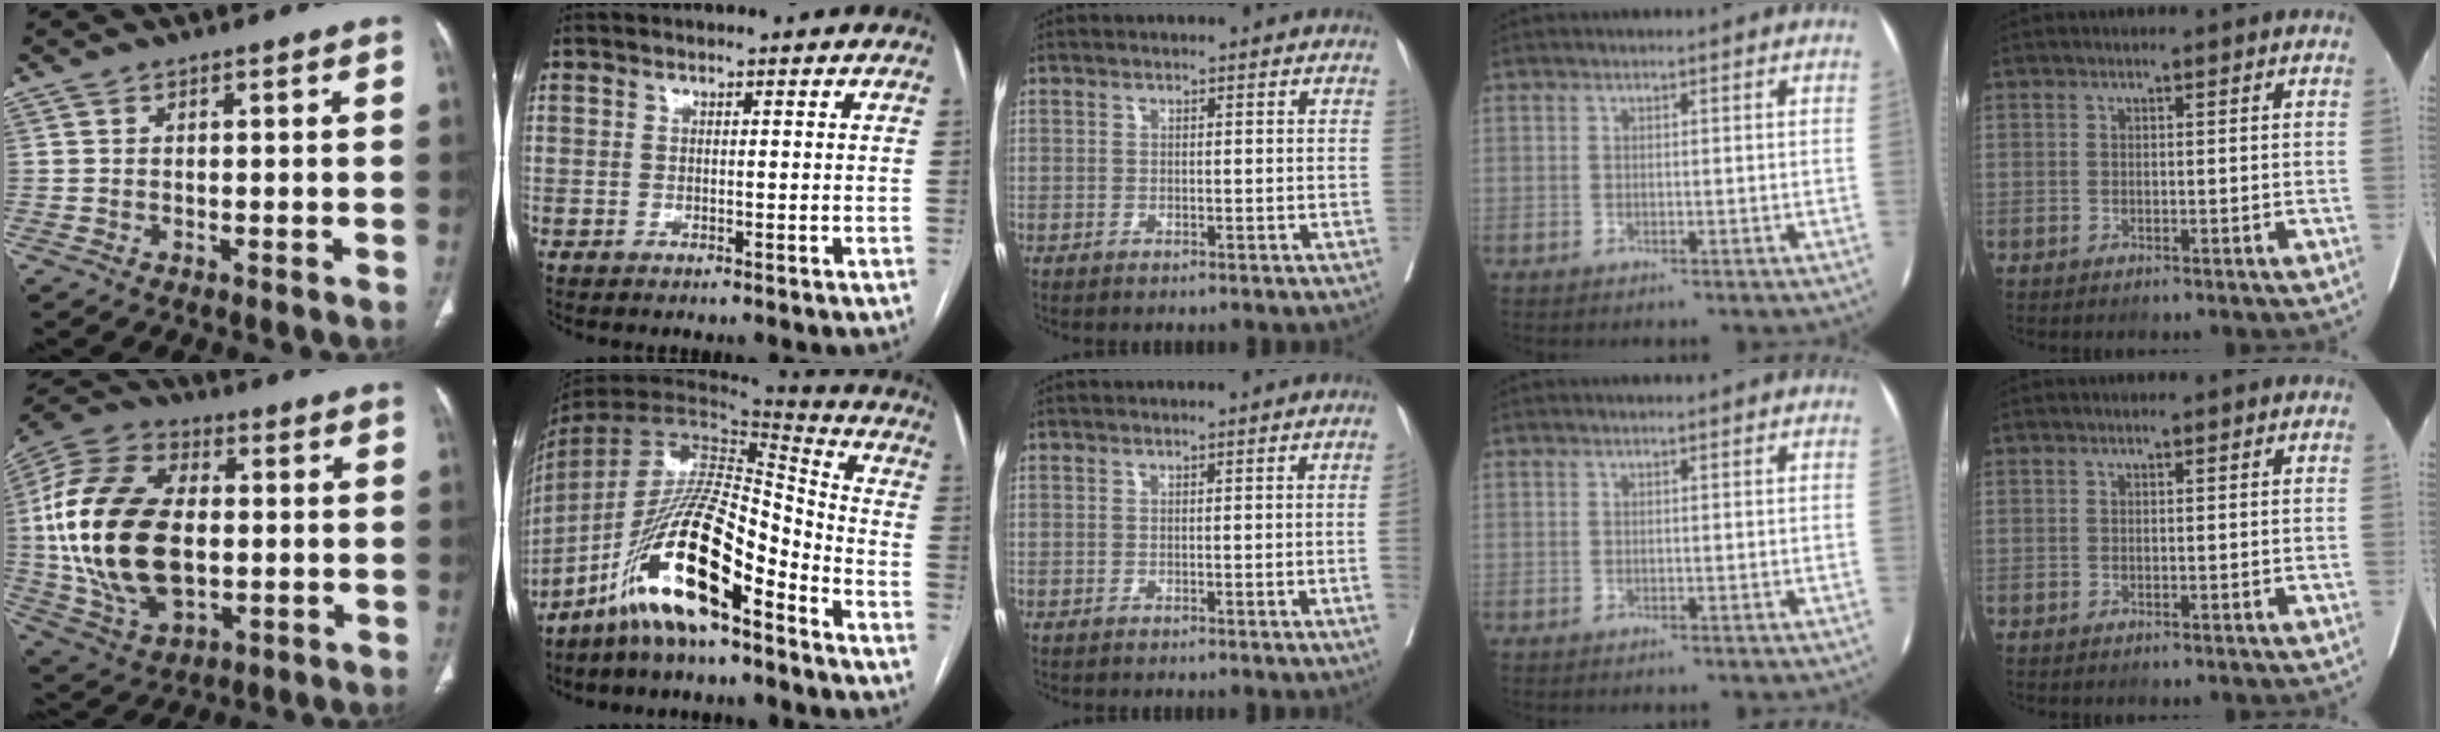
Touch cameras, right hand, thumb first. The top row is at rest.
{"thumb": {"total": 25.9, "force": [0.3, 15.6, 20.7], "torque": [-0.414, -0.002, 0.014]}, "index": {"total": 17.6, "force": [-10.9, 3.0, 13.4], "torque": [-0.274, -0.002, -0.200]}, "middle": {"total": 2.1, "force": [-0.4, -0.3, 2.0], "torque": [-0.030, 0.004, -0.002]}}